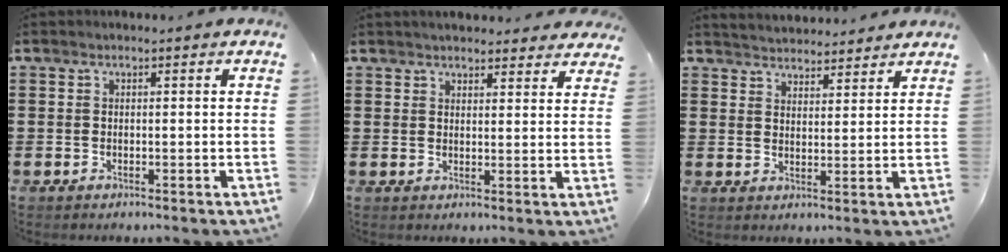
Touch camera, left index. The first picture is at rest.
{"total": 3.3, "force": [3.2, 0.4, 0.4], "torque": [-0.009, -0.012, 0.059]}
{"total": 3.3, "force": [3.2, 0.2, -0.2], "torque": [-0.007, -0.014, 0.059]}